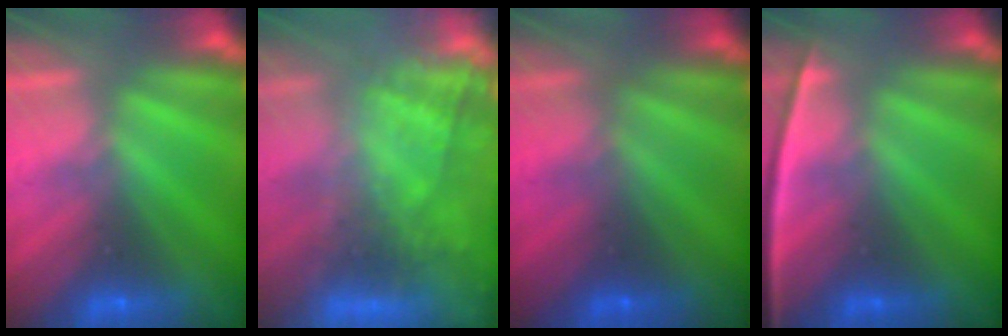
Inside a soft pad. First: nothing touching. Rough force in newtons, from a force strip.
{"total": 7.3}
{"total": 1.8}
{"total": 2.3}